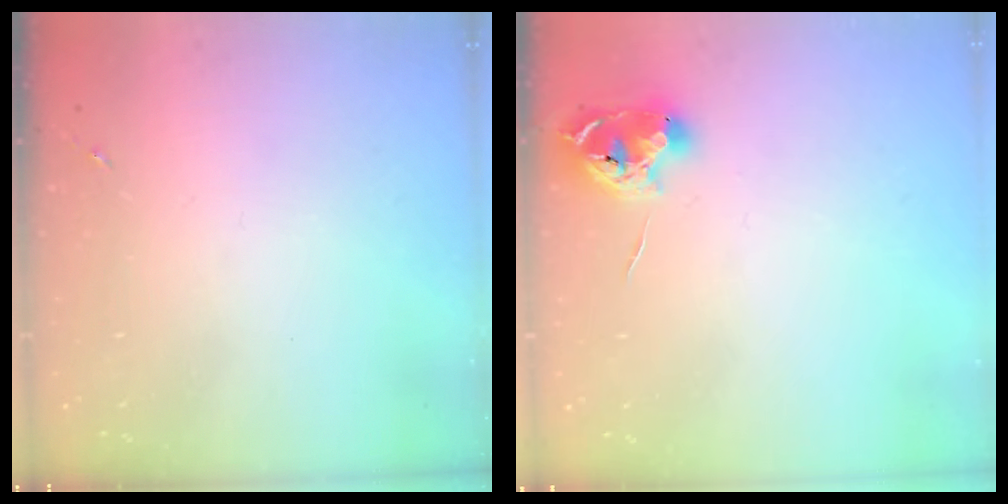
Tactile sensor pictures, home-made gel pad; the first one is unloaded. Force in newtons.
{"total": 9.6, "press": 9.6, "slide": 0.6}